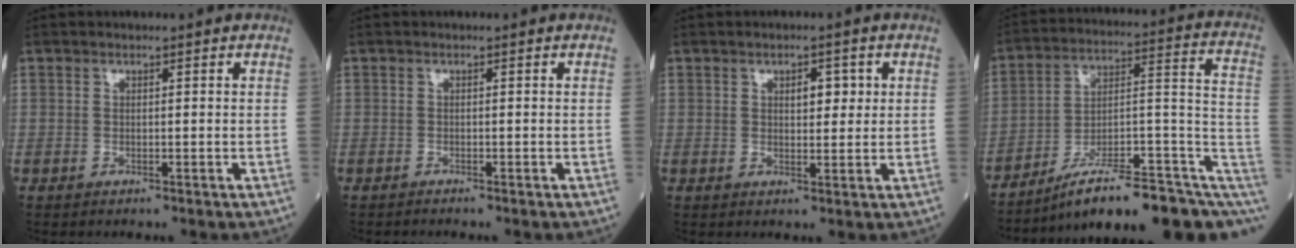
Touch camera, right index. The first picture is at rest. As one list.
[{"total": 0.5, "force": [-0.5, -0.1, 0.0], "torque": [-0.002, -0.001, -0.011]}, {"total": 3.1, "force": [1.0, 1.5, 2.5], "torque": [-0.033, 0.003, 0.014]}, {"total": 20.2, "force": [-12.2, 4.2, 15.6], "torque": [-0.155, 0.057, -0.181]}]